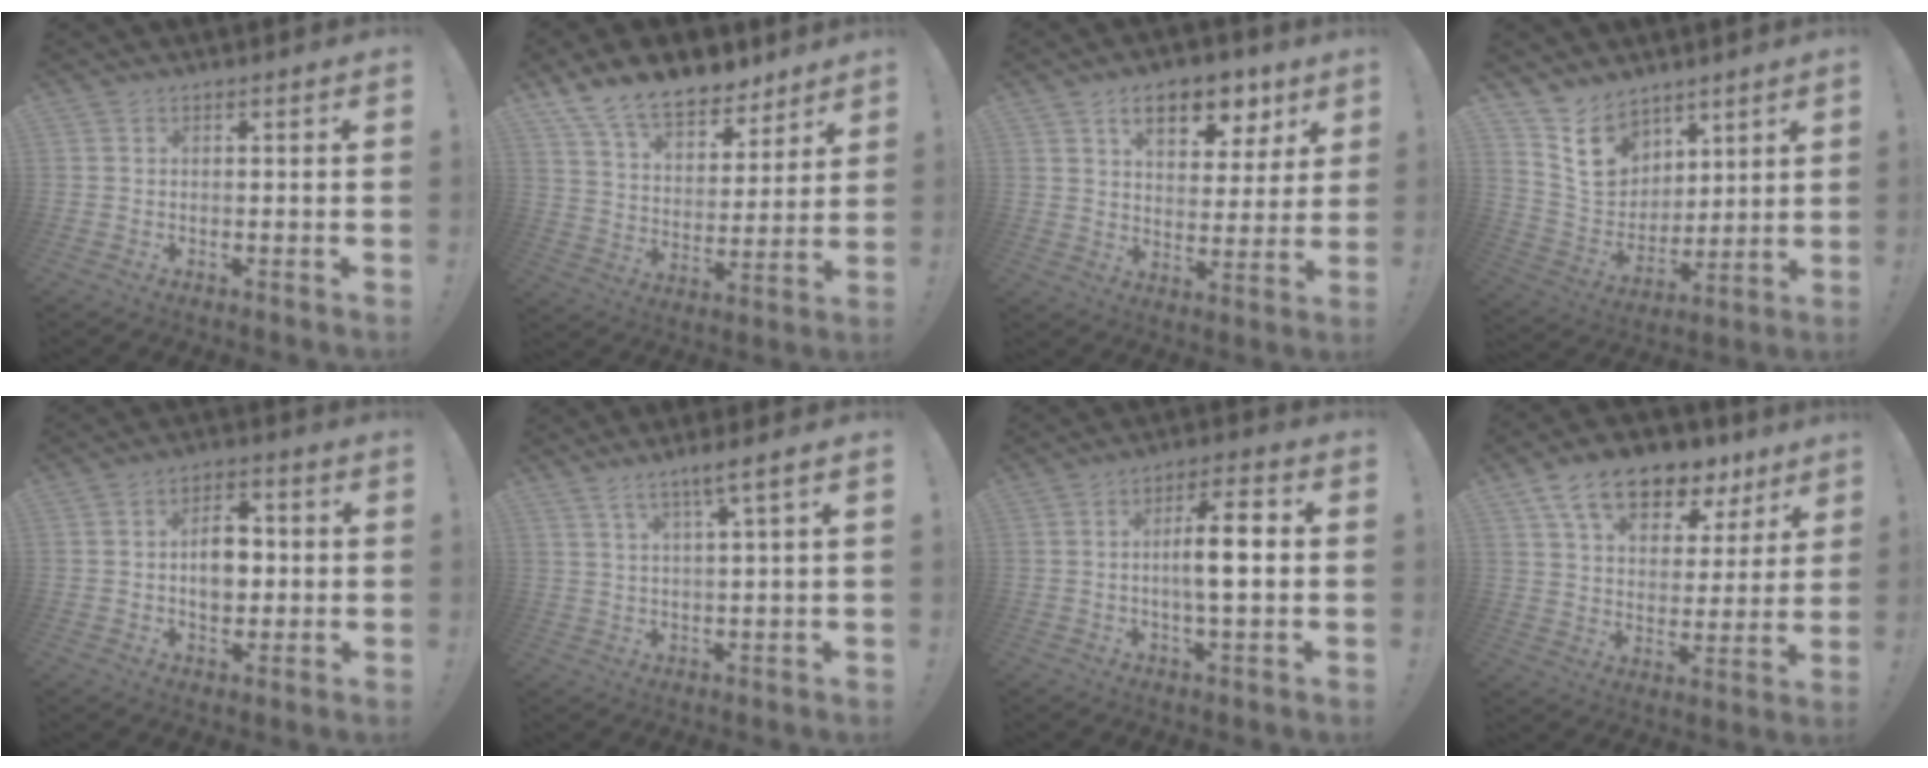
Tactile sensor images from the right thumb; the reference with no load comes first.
{"total": 14.6, "force": [11.5, 7.0, 5.6], "torque": [-0.112, -0.079, 0.214]}
{"total": 12.4, "force": [7.0, 6.9, 7.4], "torque": [-0.105, -0.034, 0.122]}
{"total": 13.7, "force": [9.1, 9.6, 3.7], "torque": [-0.059, -0.065, 0.181]}
{"total": 9.6, "force": [0.1, 6.9, 6.6], "torque": [-0.093, 0.014, 0.002]}
{"total": 5.0, "force": [3.1, -0.2, 3.9], "torque": [-0.072, -0.015, 0.051]}
{"total": 9.8, "force": [-0.1, 2.5, 9.4], "torque": [-0.155, 0.005, -0.009]}
{"total": 15.6, "force": [10.4, 8.5, 7.9], "torque": [-0.134, -0.061, 0.188]}